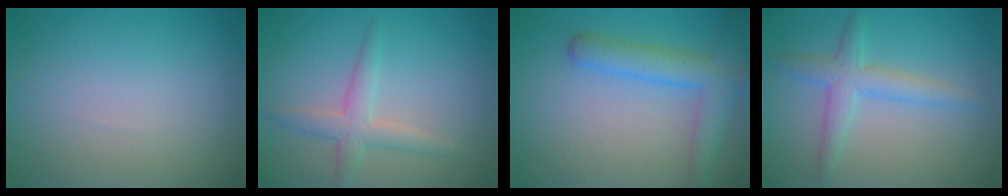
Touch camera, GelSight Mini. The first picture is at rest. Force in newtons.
{"total": 2.6, "press": 2.6, "slide": 0.1}
{"total": 4.3, "press": 4.3, "slide": 0.2}
{"total": 3.1, "press": 3.1, "slide": 0.1}